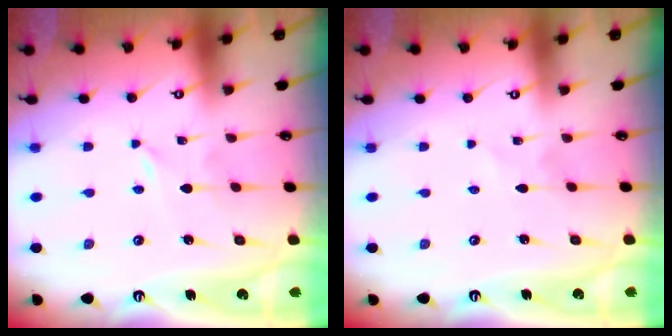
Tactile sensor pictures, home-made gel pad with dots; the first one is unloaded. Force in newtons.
{"total": 0.6, "press": 0.6, "slide": 0.1}